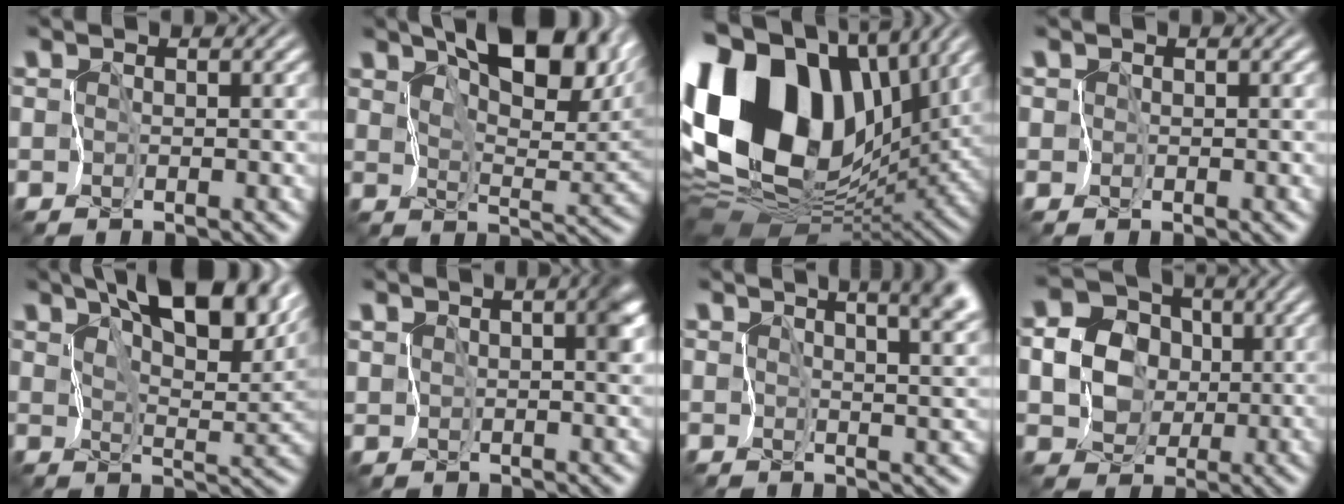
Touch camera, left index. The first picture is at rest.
{"total": 11.9, "force": [6.6, 4.7, 8.7], "torque": [-0.136, 0.005, 0.111]}
{"total": 18.4, "force": [4.6, 12.3, 12.9], "torque": [-0.278, 0.015, 0.081]}
{"total": 1.2, "force": [0.5, 1.0, 0.4], "torque": [0.002, 0.014, -0.003]}
{"total": 13.3, "force": [8.1, 4.9, 9.3], "torque": [-0.138, 0.014, 0.111]}
{"total": 4.2, "force": [1.4, 2.0, 3.5], "torque": [-0.055, 0.005, 0.022]}
{"total": 11.5, "force": [6.6, 4.9, 8.1], "torque": [-0.087, 0.037, 0.070]}
{"total": 5.8, "force": [0.8, 5.1, 2.7], "torque": [-0.052, 0.024, -0.002]}